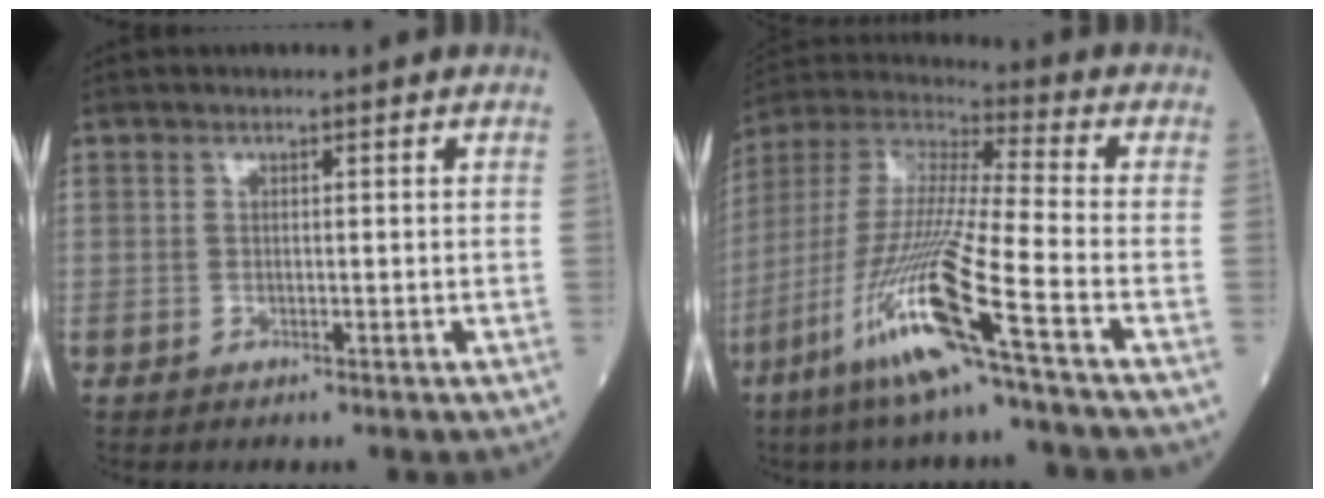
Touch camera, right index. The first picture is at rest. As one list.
[{"total": 17.5, "force": [-8.5, -0.8, 15.2], "torque": [-0.330, -0.038, -0.172]}]